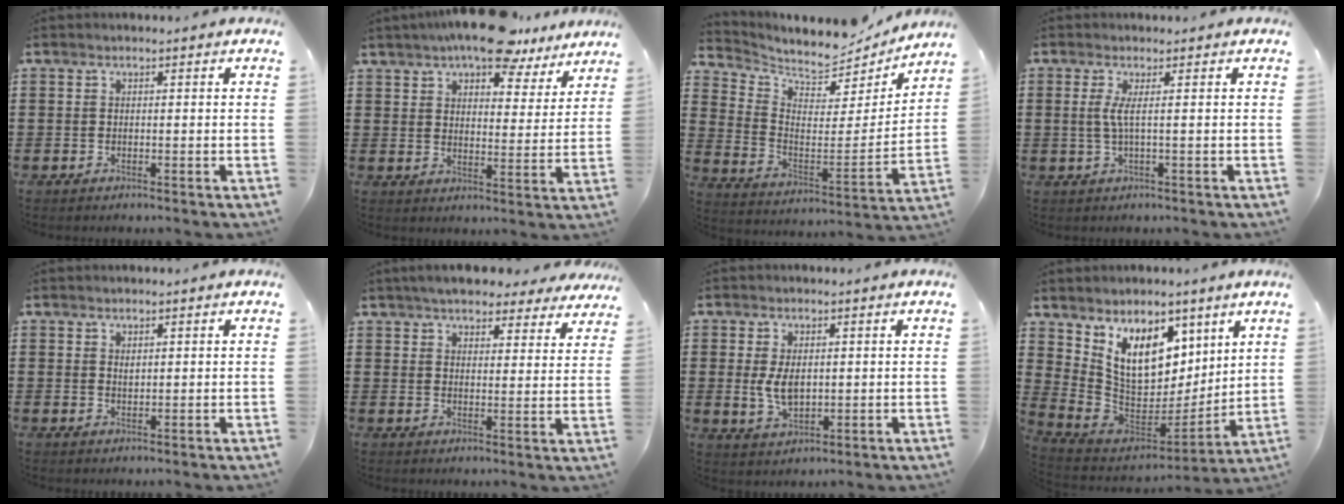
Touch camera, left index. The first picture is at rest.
{"total": 9.5, "force": [8.2, 2.3, 4.1], "torque": [-0.074, -0.030, 0.149]}
{"total": 6.3, "force": [6.1, 1.5, 0.7], "torque": [-0.051, -0.054, 0.105]}
{"total": 2.6, "force": [0.2, -0.4, 2.6], "torque": [-0.058, -0.010, 0.001]}
{"total": 0.8, "force": [0.4, 0.5, 0.5], "torque": [-0.012, 0.002, 0.008]}
{"total": 5.2, "force": [4.8, 0.9, 1.5], "torque": [-0.049, -0.011, 0.088]}
{"total": 4.9, "force": [0.4, 3.0, 3.9], "torque": [-0.085, 0.000, 0.001]}
{"total": 12.3, "force": [6.1, 7.8, 7.3], "torque": [-0.171, -0.035, 0.123]}